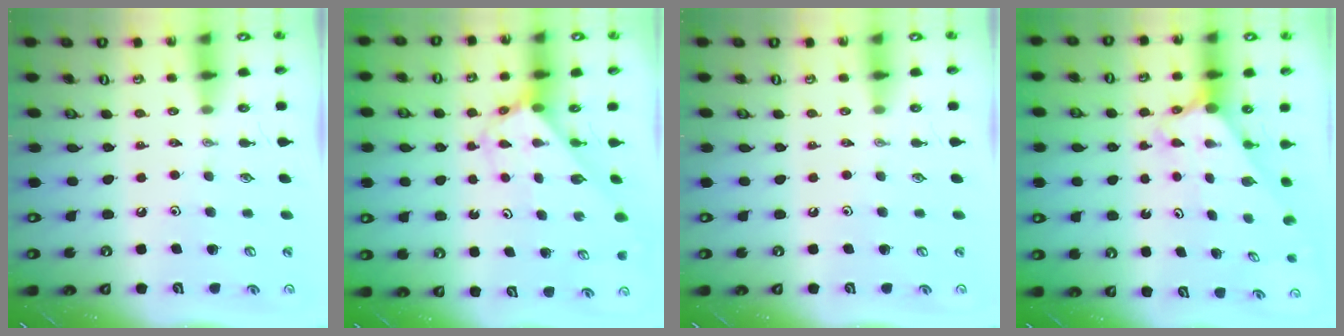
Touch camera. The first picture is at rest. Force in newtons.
{"total": 2.9, "press": 2.9, "slide": 0.1}
{"total": 0.0}
{"total": 2.7, "press": 2.7, "slide": 0.1}